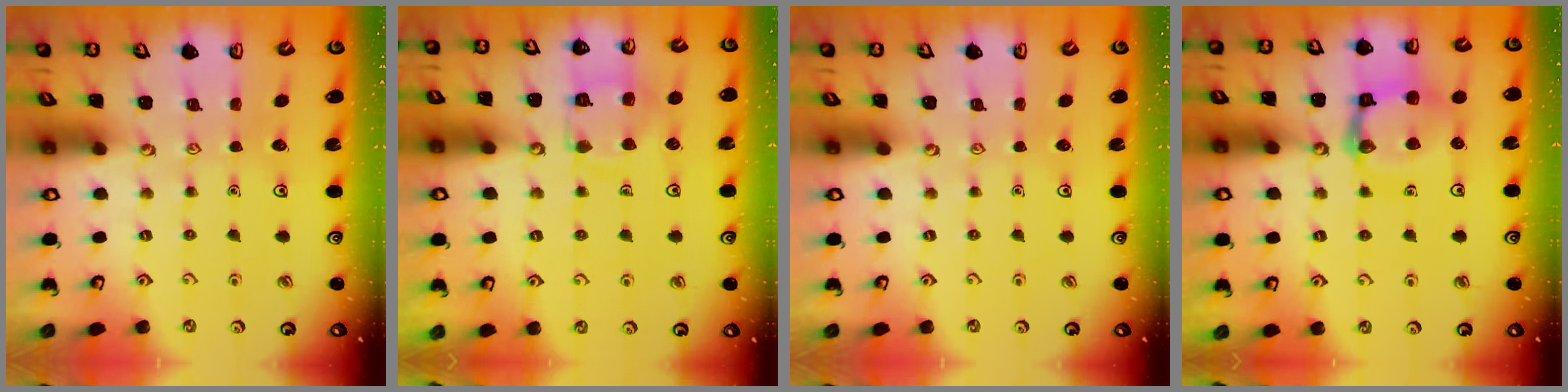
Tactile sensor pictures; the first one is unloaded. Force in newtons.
{"total": 11.8, "press": 11.7, "slide": 1.1}
{"total": 0.0}
{"total": 13.5, "press": 13.5, "slide": 1.4}